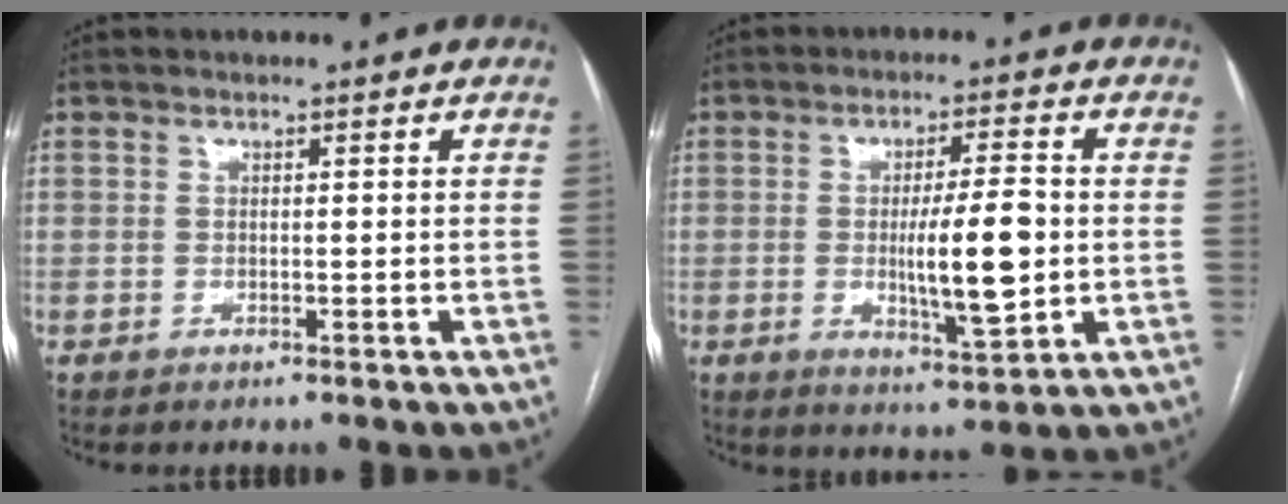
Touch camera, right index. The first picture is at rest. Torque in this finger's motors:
{"motor_torque": [1.73, -0.15, 0.68, 0.14]}